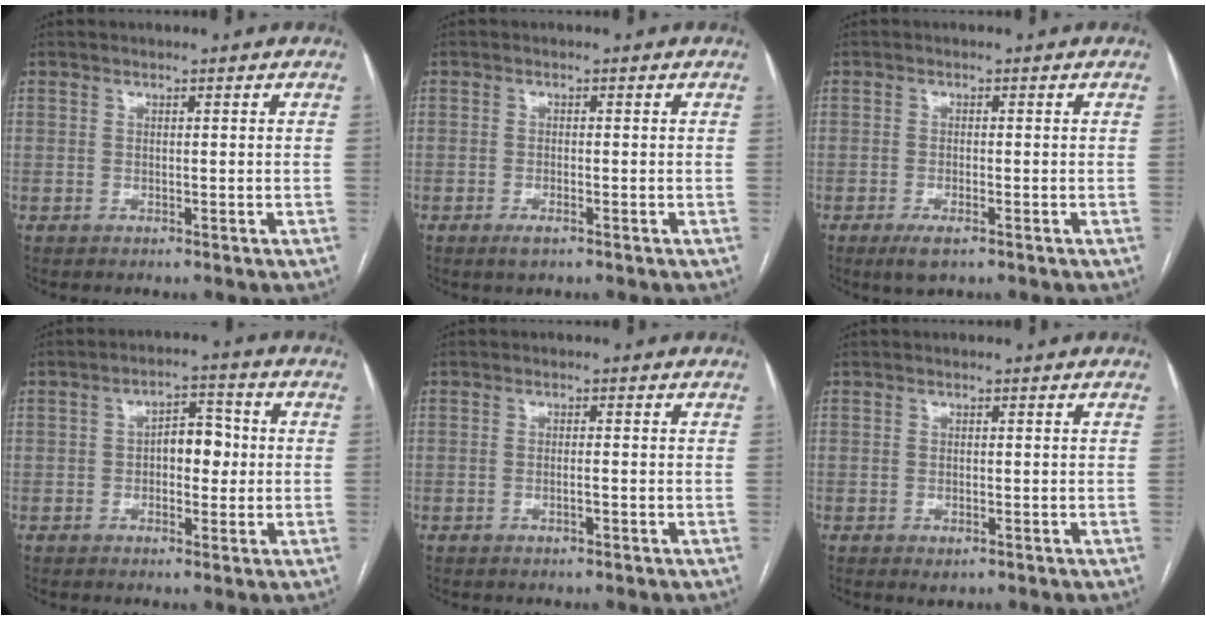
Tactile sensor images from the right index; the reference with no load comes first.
{"total": 1.7, "force": [-1.1, 0.4, 1.3], "torque": [-0.026, -0.002, -0.018]}
{"total": 3.1, "force": [-1.9, 0.8, 2.4], "torque": [-0.048, -0.005, -0.030]}
{"total": 5.5, "force": [-0.1, 3.0, 4.6], "torque": [-0.068, 0.019, -0.002]}
{"total": 1.1, "force": [-0.5, 0.1, 1.0], "torque": [-0.020, 0.000, -0.008]}
{"total": 1.3, "force": [-0.6, 0.6, 1.0], "torque": [-0.013, -0.002, -0.003]}